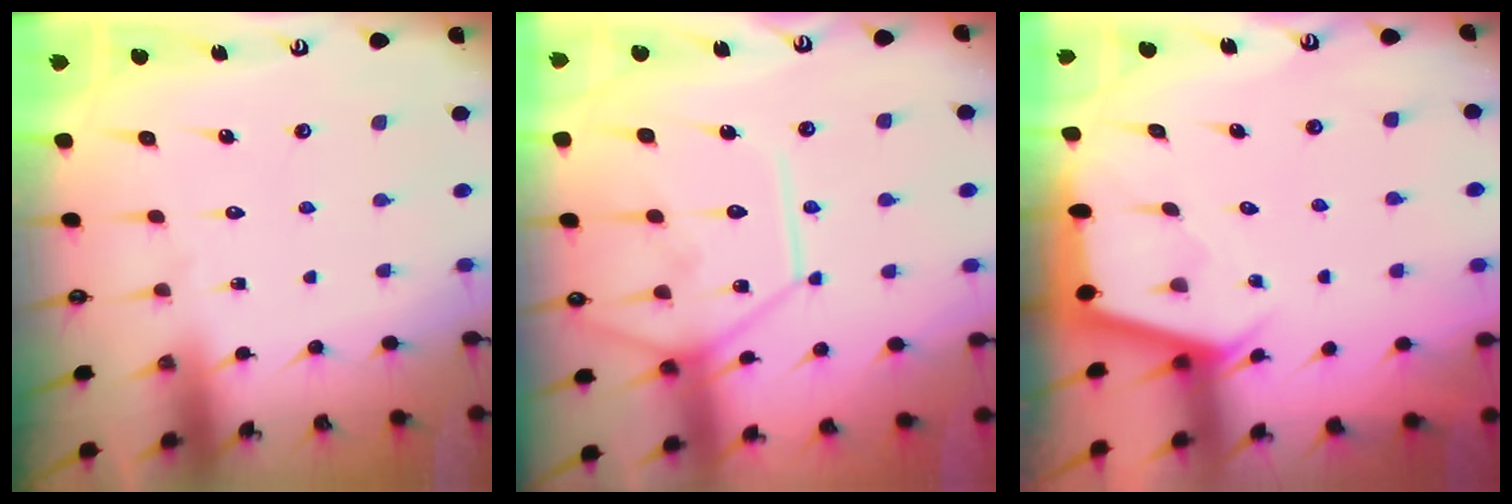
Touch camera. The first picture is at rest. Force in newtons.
{"total": 13.4, "press": 13.3, "slide": 1.5}
{"total": 2.7, "press": 2.7, "slide": 0.1}